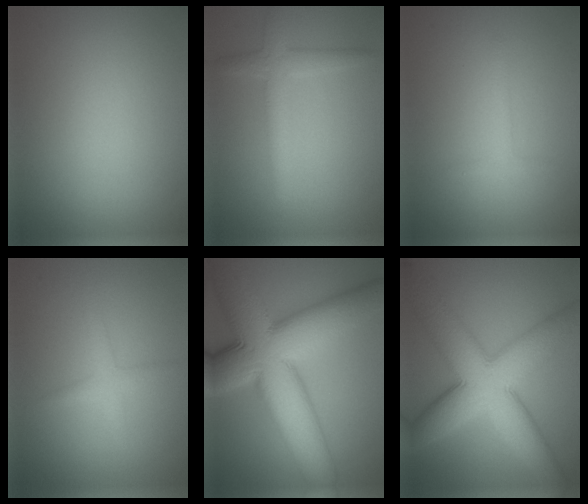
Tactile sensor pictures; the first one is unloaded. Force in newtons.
{"total": 2.8, "press": 2.8, "slide": 0.1}
{"total": 1.1, "press": 1.1, "slide": 0.1}
{"total": 1.6, "press": 1.6, "slide": 0.0}
{"total": 16.0, "press": 16.0, "slide": 0.4}
{"total": 11.7, "press": 11.7, "slide": 0.2}